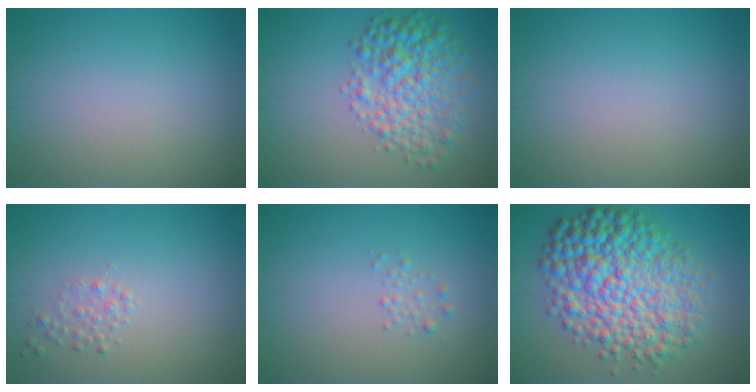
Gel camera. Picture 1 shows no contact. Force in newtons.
{"total": 5.8, "press": 5.8, "slide": 0.1}
{"total": 0.0}
{"total": 1.1, "press": 1.1, "slide": 0.0}
{"total": 0.8, "press": 0.8, "slide": 0.0}
{"total": 10.9, "press": 10.9, "slide": 0.0}